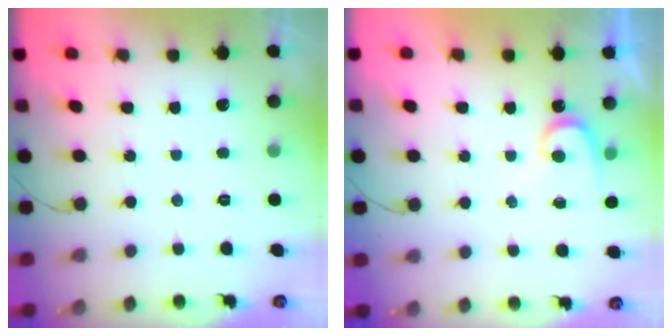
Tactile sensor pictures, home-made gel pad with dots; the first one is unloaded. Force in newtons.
{"total": 7.3, "press": 7.3, "slide": 0.3}